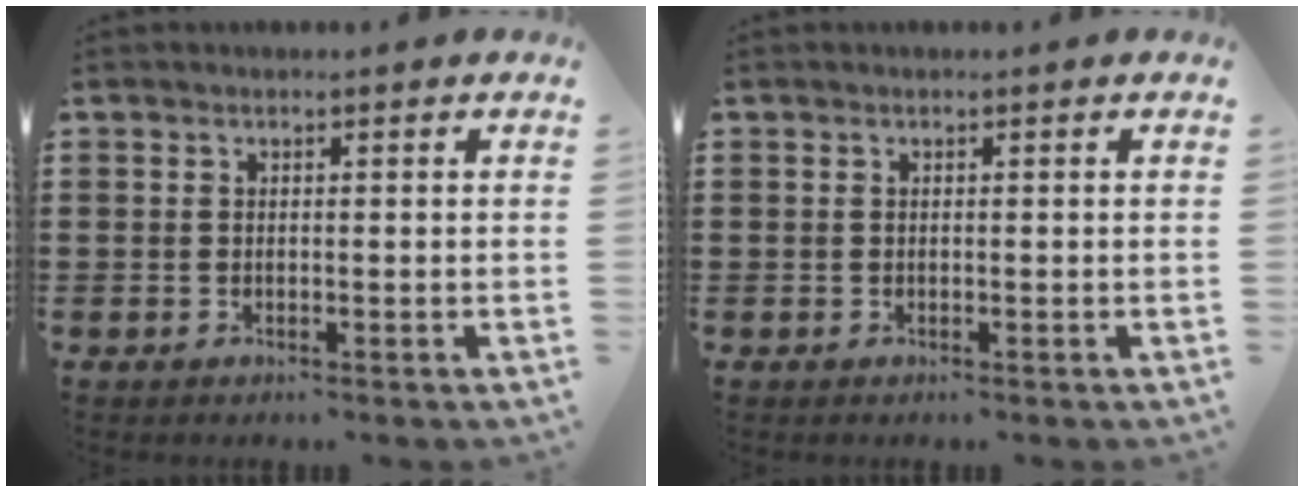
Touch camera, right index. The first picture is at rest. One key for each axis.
{"total": 0.0}